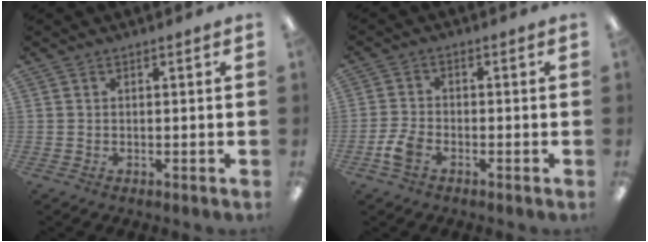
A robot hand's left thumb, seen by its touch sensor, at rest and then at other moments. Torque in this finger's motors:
{"motor_torque": [-0.17, 0.21, 0.03, -0.03, 0.01]}